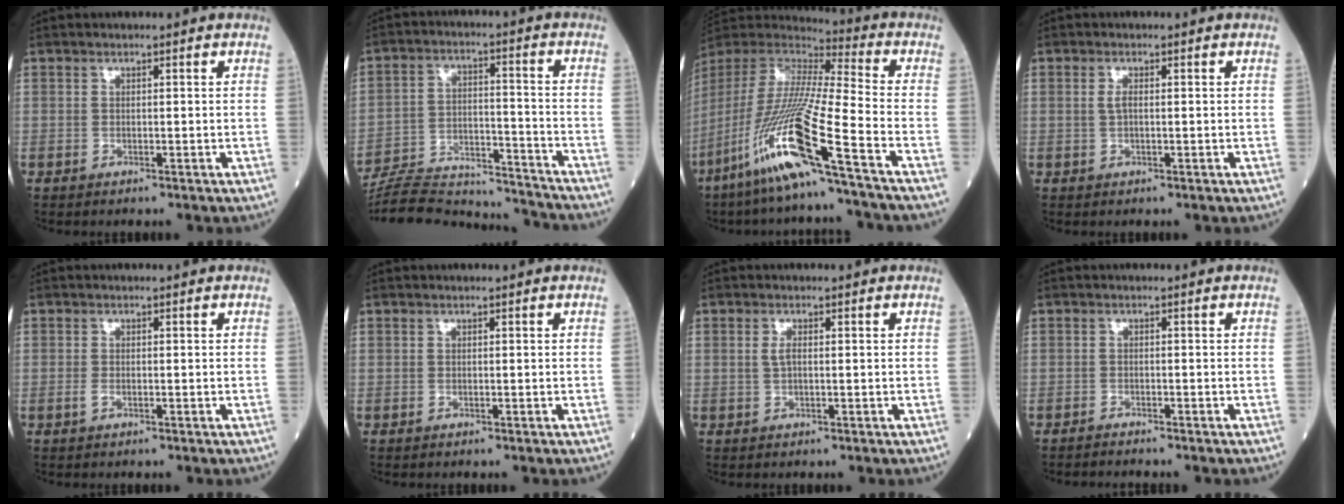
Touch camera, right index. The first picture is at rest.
{"total": 19.2, "force": [-18.6, 2.6, 4.0], "torque": [-0.099, 0.009, -0.282]}
{"total": 19.3, "force": [-10.2, -1.3, 16.3], "torque": [-0.364, -0.045, -0.206]}
{"total": 1.2, "force": [0.1, 0.4, 1.1], "torque": [-0.025, 0.001, 0.002]}
{"total": 1.0, "force": [-0.3, 0.4, 0.8], "torque": [-0.018, -0.001, -0.006]}
{"total": 0.0}
{"total": 1.3, "force": [0.1, 0.4, 1.2], "torque": [-0.027, 0.001, 0.003]}
{"total": 1.8, "force": [-1.8, -0.2, 0.3], "torque": [-0.008, -0.004, -0.027]}